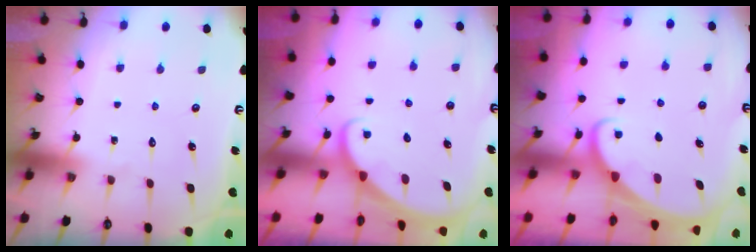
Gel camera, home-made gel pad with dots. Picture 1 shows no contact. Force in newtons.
{"total": 1.5, "press": 1.5, "slide": 0.0}
{"total": 1.6, "press": 1.6, "slide": 0.0}